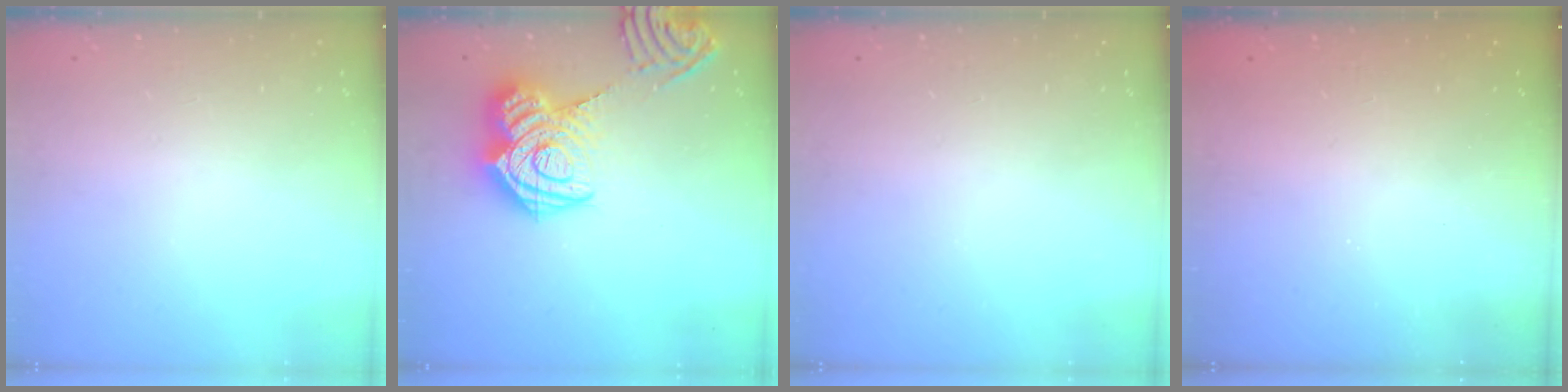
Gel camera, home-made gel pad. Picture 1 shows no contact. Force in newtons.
{"total": 20.4, "press": 20.3, "slide": 2.1}
{"total": 0.0}
{"total": 2.5, "press": 2.4, "slide": 0.8}